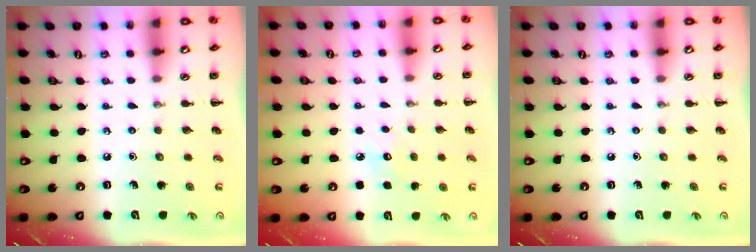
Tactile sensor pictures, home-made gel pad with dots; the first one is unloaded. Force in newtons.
{"total": 6.4, "press": 6.2, "slide": 1.8}
{"total": 0.0}